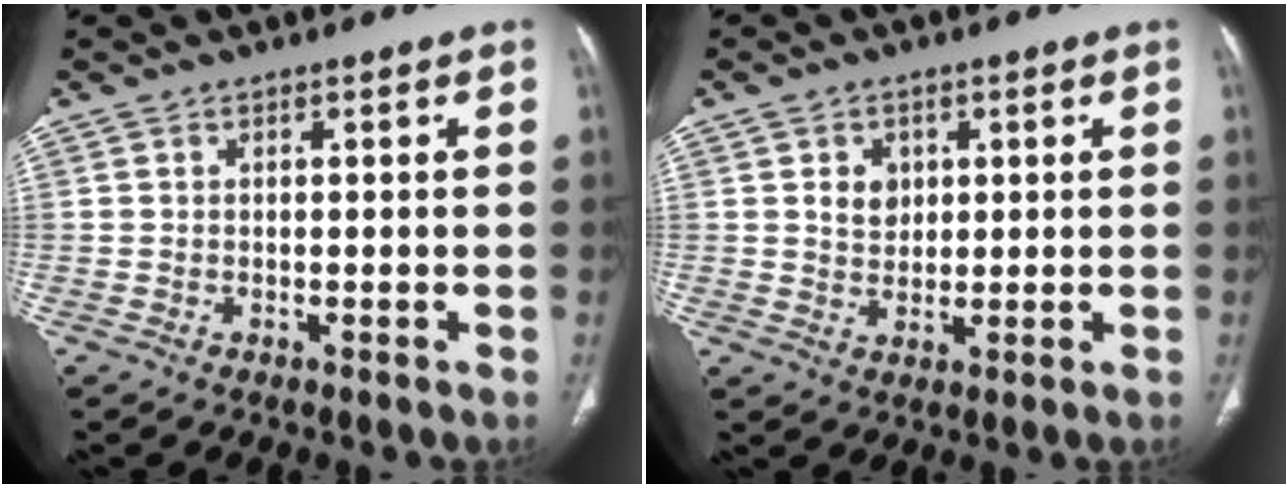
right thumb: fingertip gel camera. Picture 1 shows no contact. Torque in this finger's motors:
{"motor_torque": [0.01, 0.02, 0.20, 0.36, 0.02]}